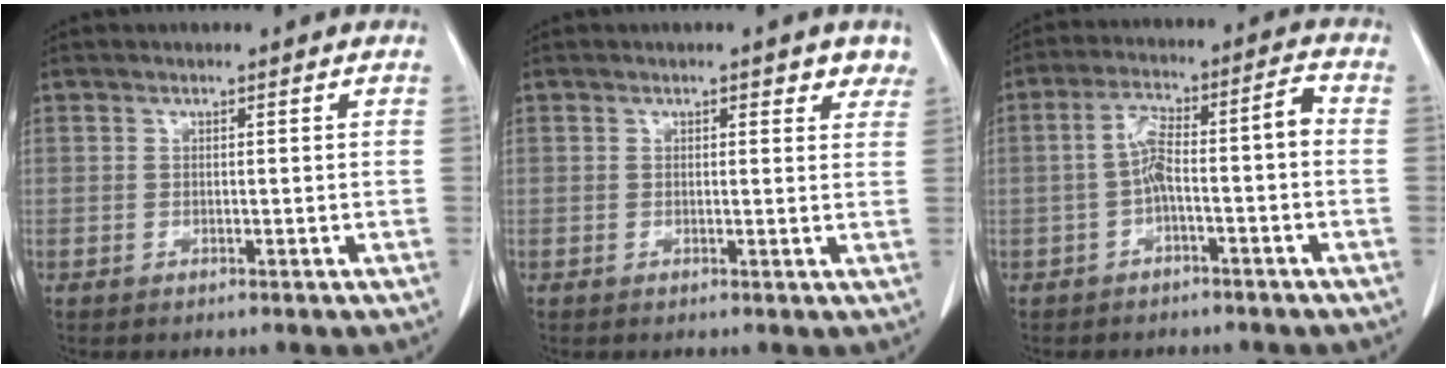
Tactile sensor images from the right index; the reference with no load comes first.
{"total": 2.9, "force": [2.0, 1.3, 1.6], "torque": [0.000, -0.004, 0.015]}
{"total": 7.4, "force": [-1.5, 1.1, 7.2], "torque": [-0.130, 0.038, -0.027]}